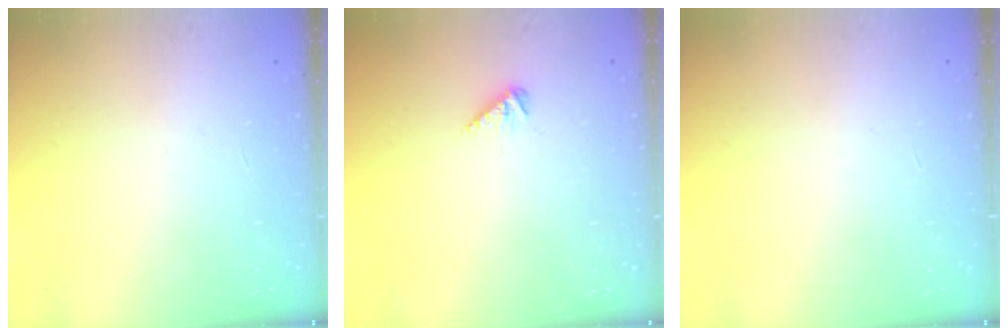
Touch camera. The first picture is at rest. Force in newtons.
{"total": 2.2, "press": 2.2, "slide": 0.4}
{"total": 0.0}